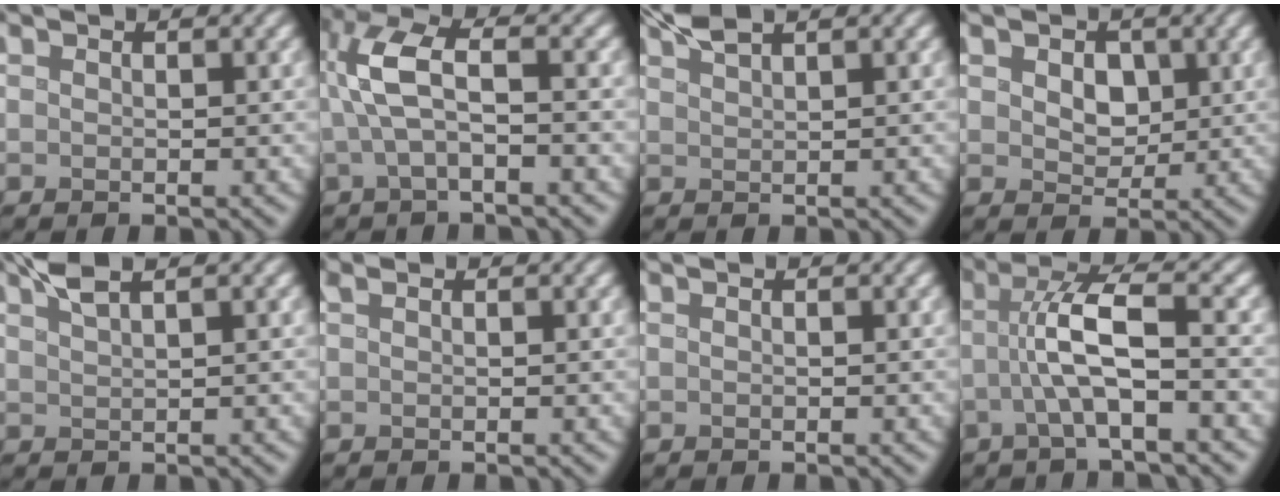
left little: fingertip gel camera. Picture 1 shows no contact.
{"total": 4.9, "force": [0.2, 1.5, 4.7], "torque": [-0.101, 0.016, -0.004]}
{"total": 2.4, "force": [1.9, 0.4, 1.4], "torque": [-0.022, 0.010, 0.038]}
{"total": 3.6, "force": [1.1, 2.6, 2.2], "torque": [-0.046, 0.005, 0.010]}
{"total": 2.6, "force": [1.9, 0.5, 1.8], "torque": [-0.027, 0.012, 0.037]}
{"total": 0.7, "force": [0.4, 0.2, 0.5], "torque": [-0.010, 0.004, 0.007]}
{"total": 0.0}
{"total": 5.5, "force": [-0.8, 0.9, 5.4], "torque": [-0.104, 0.018, -0.022]}